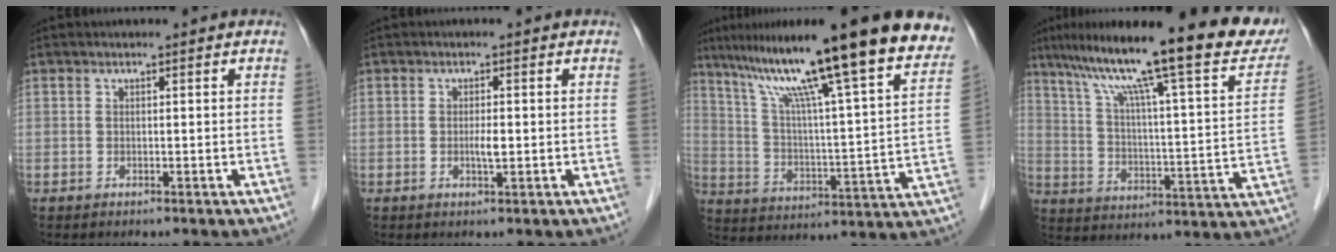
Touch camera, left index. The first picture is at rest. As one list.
[{"total": 1.7, "force": [-0.3, 0.3, 1.7], "torque": [-0.033, 0.000, -0.004]}, {"total": 27.5, "force": [20.5, 1.1, 18.3], "torque": [-0.295, -0.001, 0.295]}, {"total": 27.2, "force": [20.5, 2.4, 17.7], "torque": [-0.279, -0.001, 0.287]}]